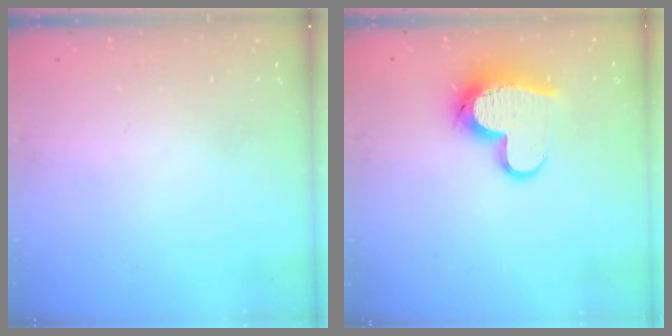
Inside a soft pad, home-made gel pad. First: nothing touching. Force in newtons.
{"total": 13.9, "press": 13.8, "slide": 1.8}